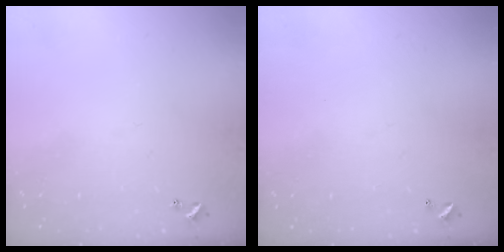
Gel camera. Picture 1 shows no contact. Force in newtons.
{"total": 2.9, "press": 2.9, "slide": 0.1}